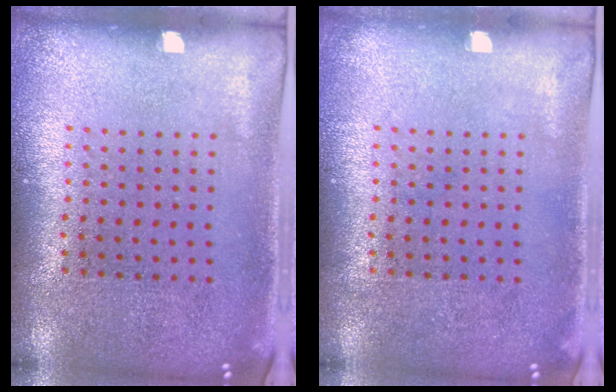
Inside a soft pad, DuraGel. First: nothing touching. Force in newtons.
{"total": 0.0}